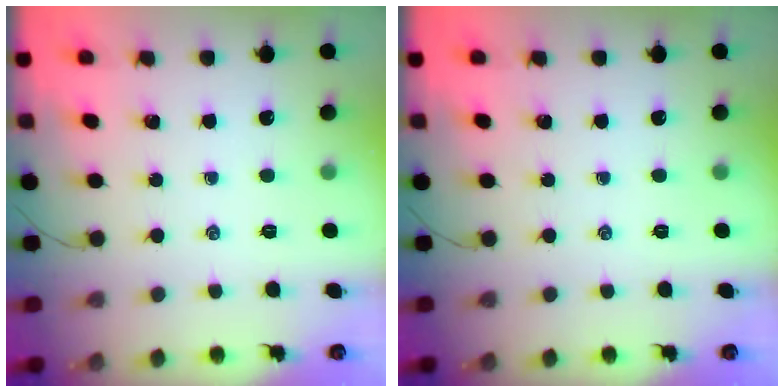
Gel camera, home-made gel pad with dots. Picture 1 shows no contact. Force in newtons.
{"total": 0.0}